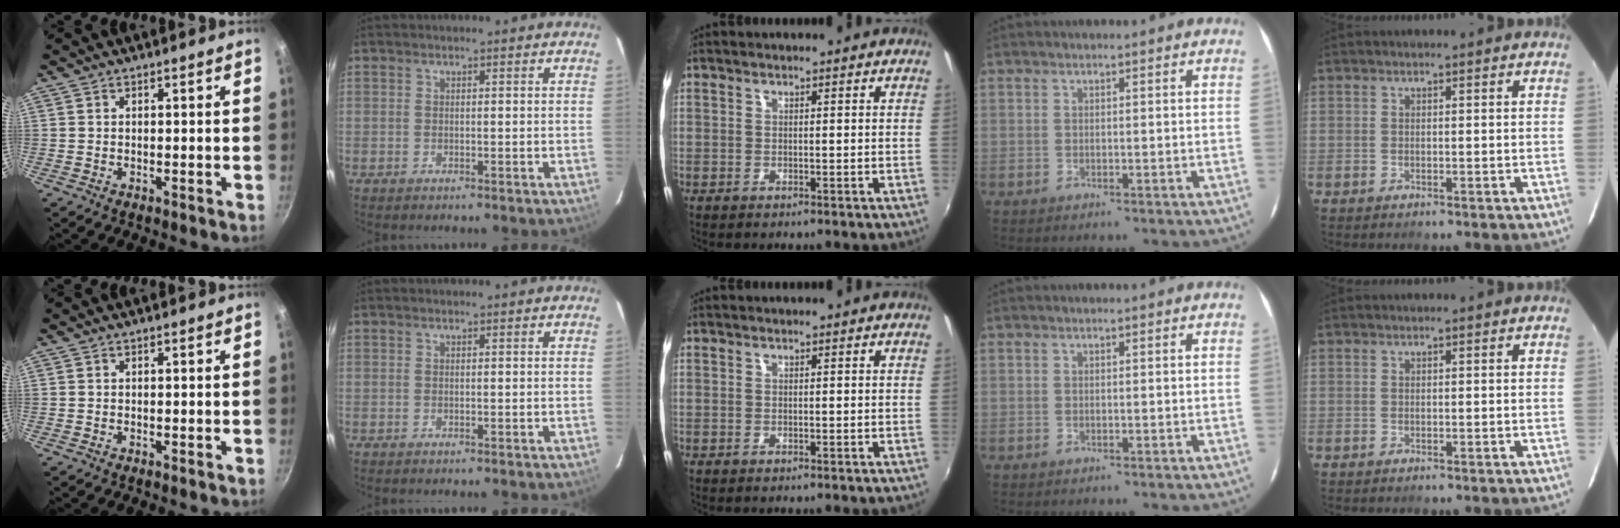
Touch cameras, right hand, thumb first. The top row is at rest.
{}